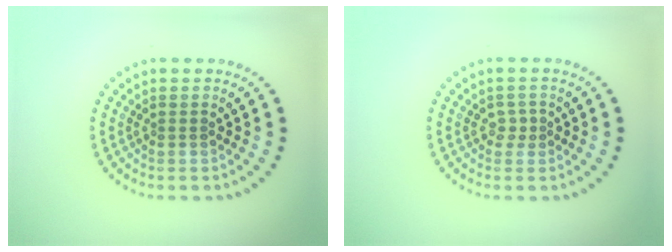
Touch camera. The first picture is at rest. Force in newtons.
{"total": 1.0, "press": 0.9, "slide": 0.5}